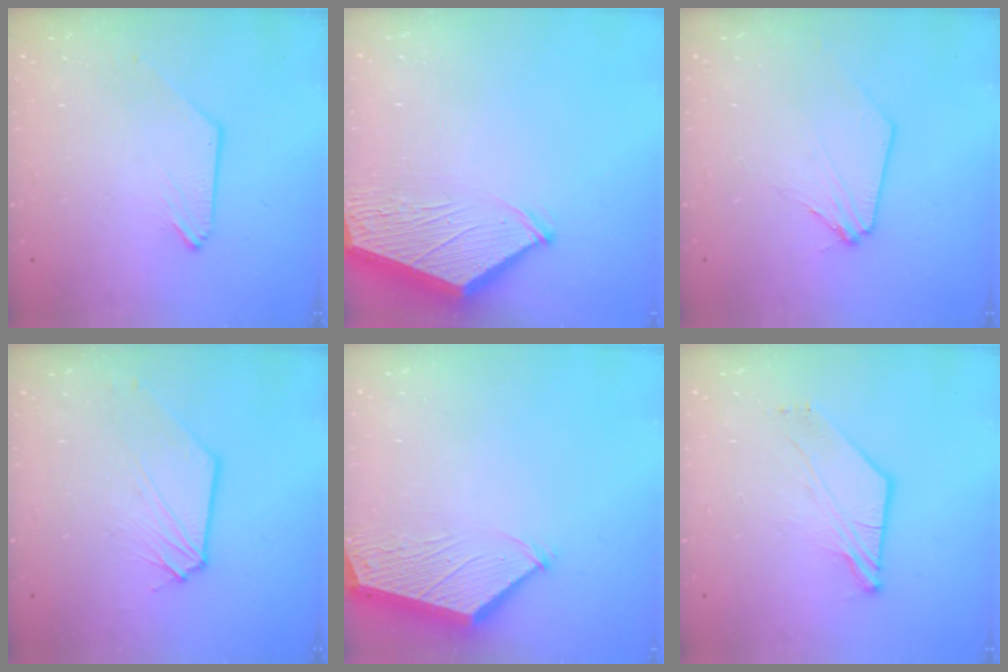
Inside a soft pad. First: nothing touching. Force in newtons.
{"total": 3.6, "press": 3.6, "slide": 0.6}
{"total": 1.5, "press": 1.4, "slide": 0.3}
{"total": 1.1, "press": 1.1, "slide": 0.1}
{"total": 3.5, "press": 3.5, "slide": 0.5}
{"total": 6.1, "press": 6.1, "slide": 0.7}